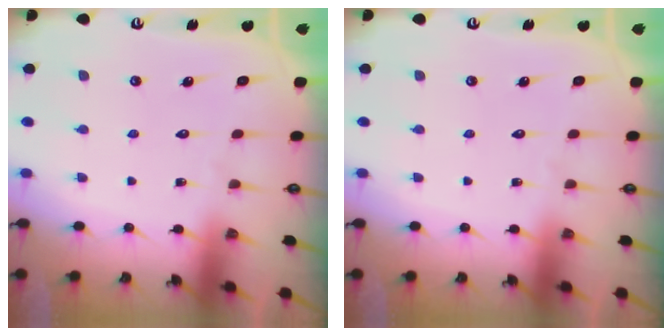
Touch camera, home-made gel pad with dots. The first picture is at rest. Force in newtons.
{"total": 0.0}